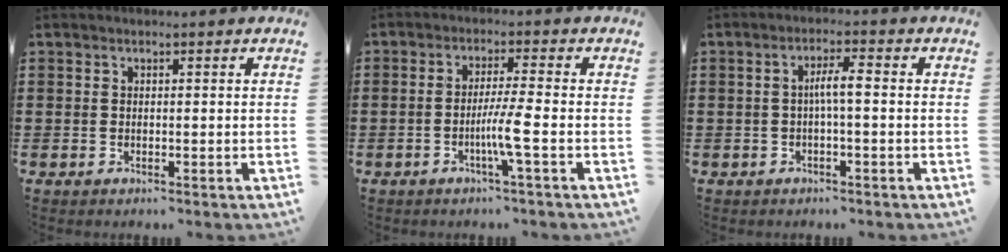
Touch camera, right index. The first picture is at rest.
{"total": 5.0, "force": [-1.7, -0.7, 4.7], "torque": [-0.088, -0.014, -0.036]}
{"total": 3.3, "force": [-0.3, 0.3, 3.3], "torque": [-0.060, 0.003, -0.010]}